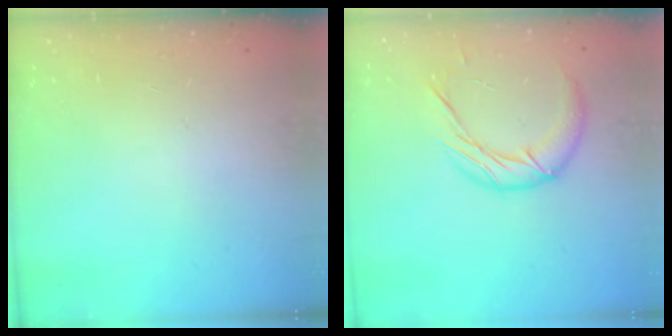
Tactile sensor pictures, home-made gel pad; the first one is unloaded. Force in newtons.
{"total": 12.0, "press": 11.9, "slide": 0.7}